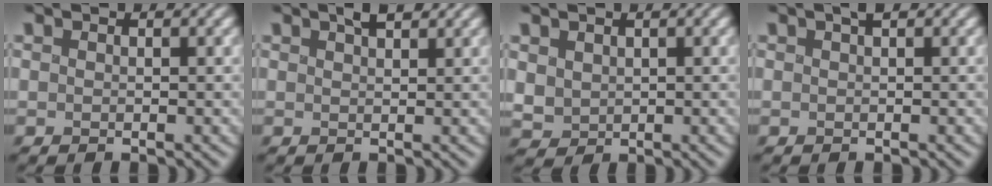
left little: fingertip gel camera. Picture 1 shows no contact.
{"total": 1.9, "force": [1.2, 0.6, 1.3], "torque": [-0.014, 0.003, 0.020]}
{"total": 2.0, "force": [0.6, 1.6, 1.0], "torque": [-0.026, -0.002, 0.015]}
{"total": 0.9, "force": [0.3, 0.3, 0.8], "torque": [-0.008, 0.002, 0.003]}